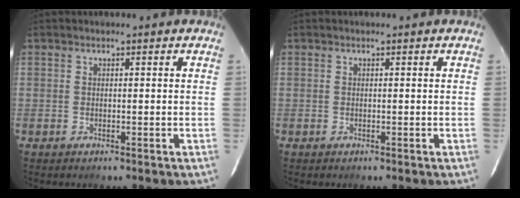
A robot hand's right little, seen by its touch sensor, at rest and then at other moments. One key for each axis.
{"total": 0.0}